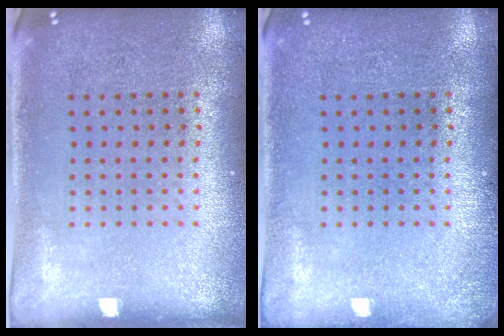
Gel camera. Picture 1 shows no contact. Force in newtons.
{"total": 0.9, "press": 0.9, "slide": 0.2}